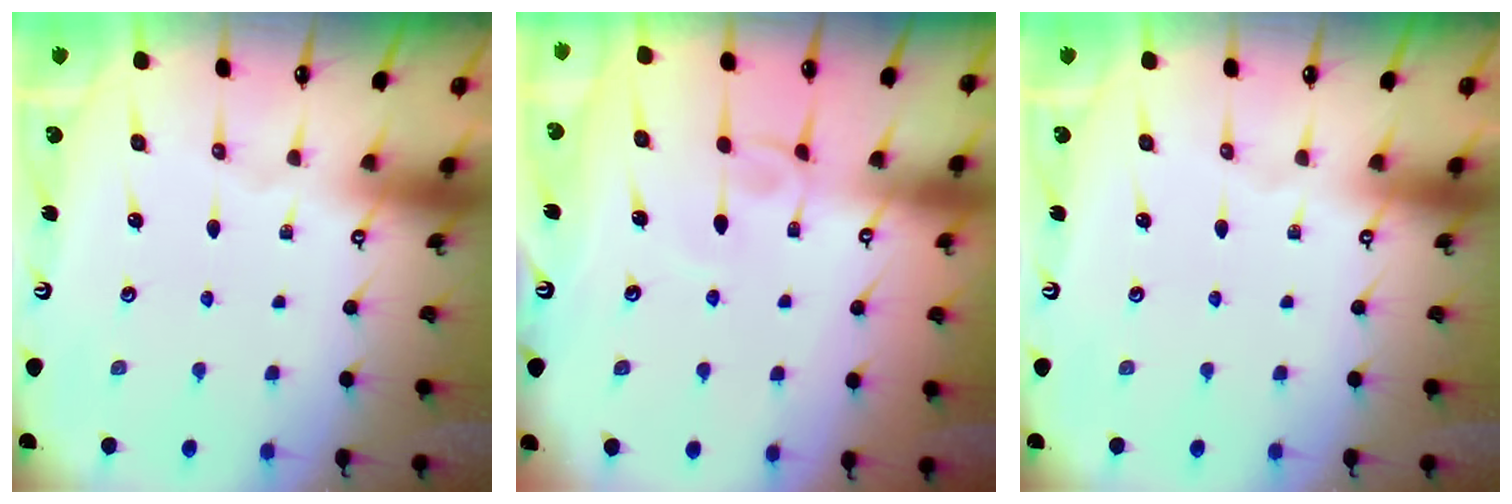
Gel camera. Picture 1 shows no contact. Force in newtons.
{"total": 3.6, "press": 3.6, "slide": 0.1}
{"total": 0.0}